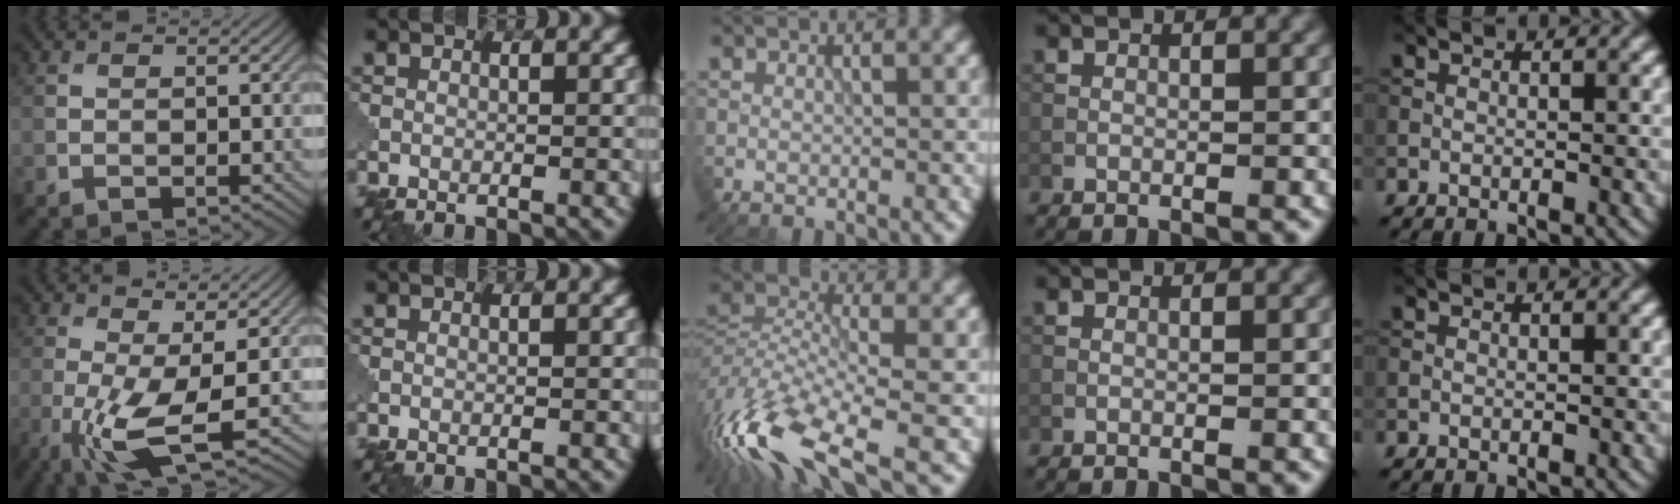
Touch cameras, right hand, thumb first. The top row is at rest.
{"thumb": {"total": 7.1, "force": [-1.3, 1.7, 6.8], "torque": [-0.149, -0.007, -0.028]}, "middle": {"total": 11.4, "force": [-6.9, 3.8, 8.2], "torque": [-0.167, -0.006, -0.139]}}